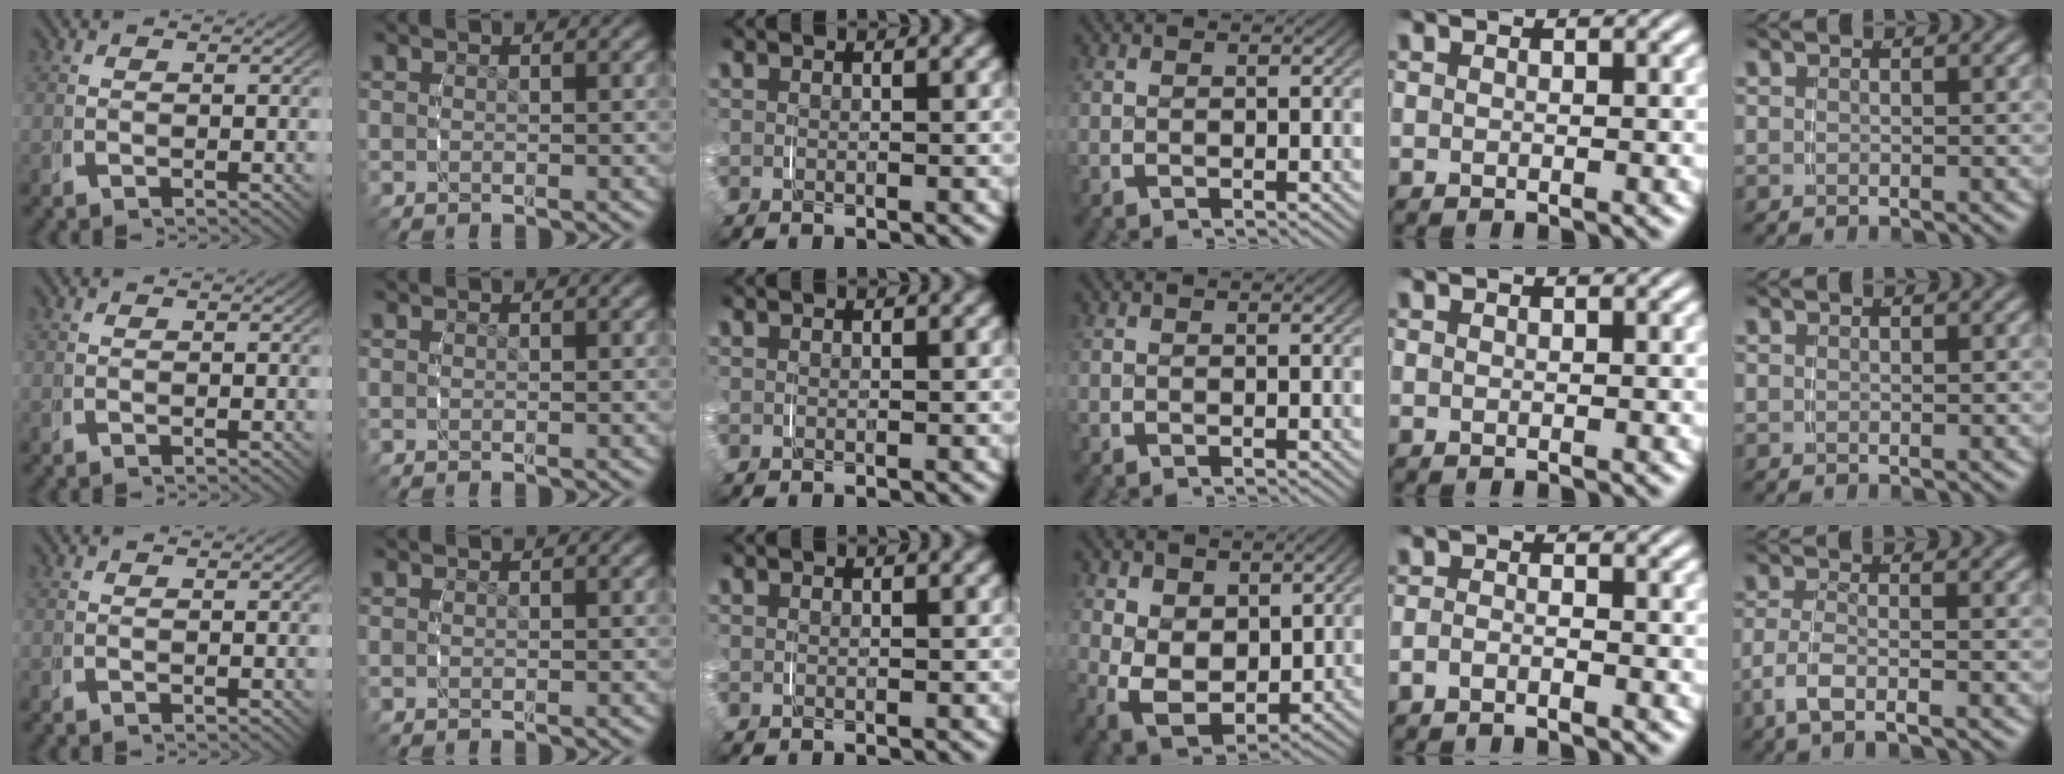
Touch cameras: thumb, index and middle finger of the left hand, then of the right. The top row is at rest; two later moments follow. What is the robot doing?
{"motion": "grasp_and_lifting", "object": "napkin"}